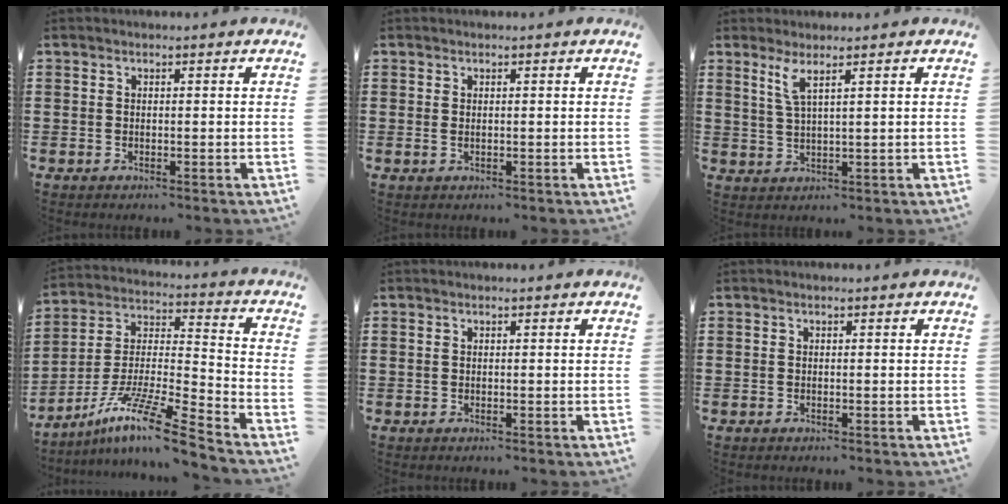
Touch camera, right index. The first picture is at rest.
{"total": 0.5, "force": [0.3, 0.2, 0.4], "torque": [-0.009, 0.001, 0.006]}
{"total": 3.0, "force": [1.9, 0.1, 2.3], "torque": [-0.051, 0.000, 0.033]}
{"total": 12.3, "force": [-9.5, 0.3, 7.7], "torque": [-0.142, 0.005, -0.185]}
{"total": 0.0}
{"total": 0.0}